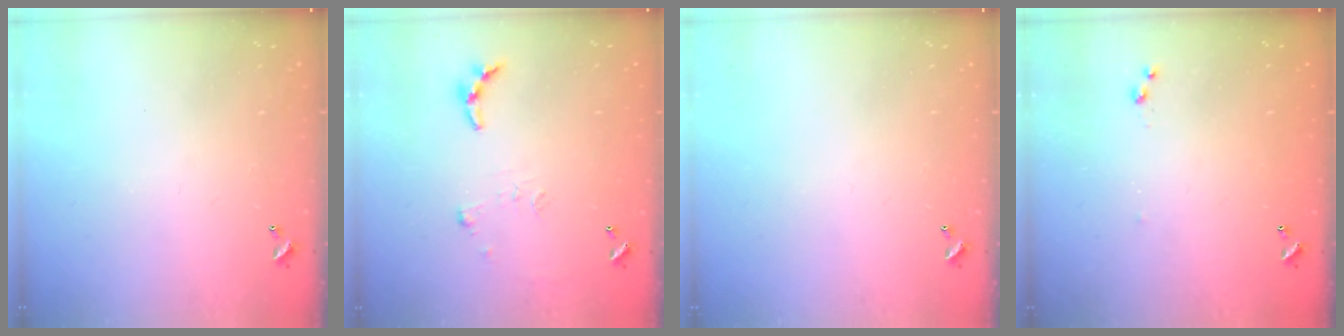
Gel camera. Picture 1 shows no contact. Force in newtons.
{"total": 6.2, "press": 6.2, "slide": 0.4}
{"total": 0.0}
{"total": 4.8, "press": 4.7, "slide": 0.4}